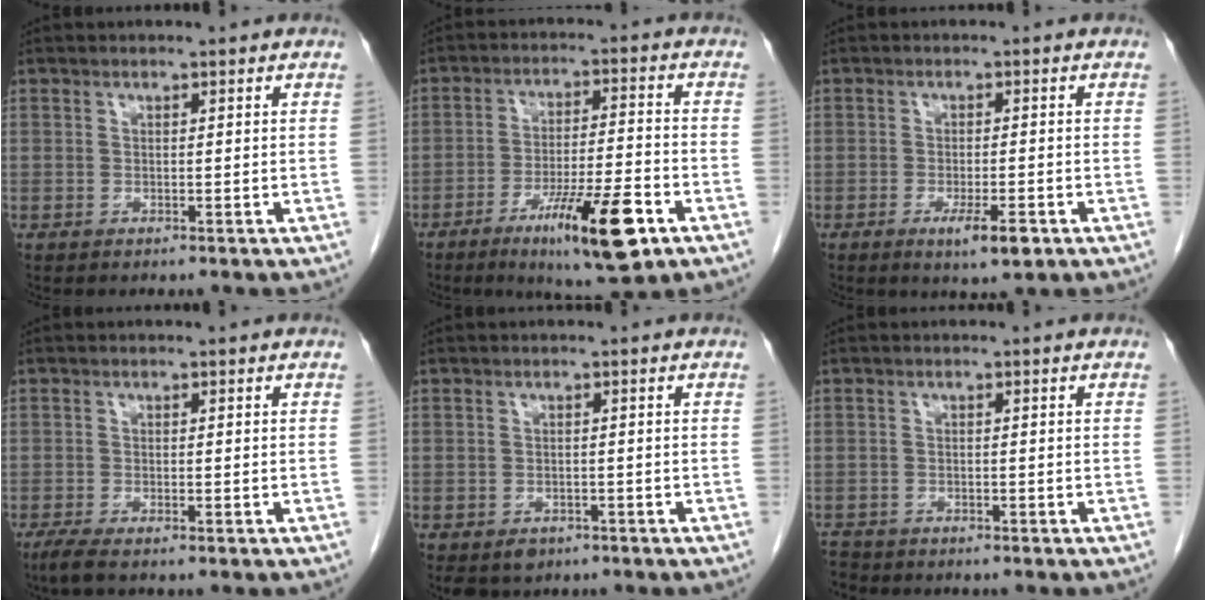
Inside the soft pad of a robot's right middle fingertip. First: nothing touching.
{"total": 12.9, "force": [-6.7, 1.4, 10.9], "torque": [-0.178, -0.018, -0.105]}
{"total": 4.6, "force": [-2.3, 0.8, 3.9], "torque": [-0.064, -0.006, -0.033]}
{"total": 2.1, "force": [-1.5, 0.3, 1.5], "torque": [-0.038, -0.008, -0.031]}
{"total": 3.4, "force": [-2.1, 2.4, 1.1], "torque": [-0.016, -0.001, -0.027]}
{"total": 2.0, "force": [-1.9, 0.6, -0.3], "torque": [0.003, -0.006, -0.036]}